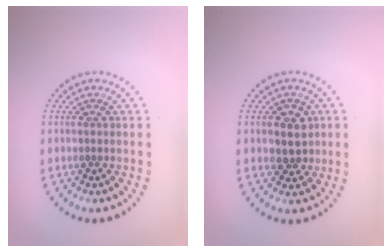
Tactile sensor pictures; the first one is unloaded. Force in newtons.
{"total": 2.6, "press": 2.4, "slide": 1.0}